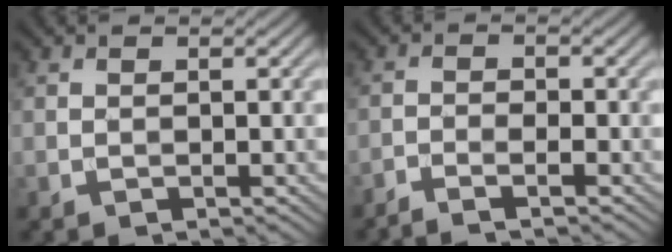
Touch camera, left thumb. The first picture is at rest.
{"total": 2.4, "force": [-1.9, 0.3, 1.4], "torque": [-0.030, -0.002, -0.043]}